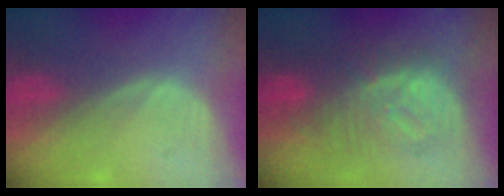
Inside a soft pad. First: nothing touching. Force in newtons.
{"total": 9.6, "press": 9.6, "slide": 0.5}